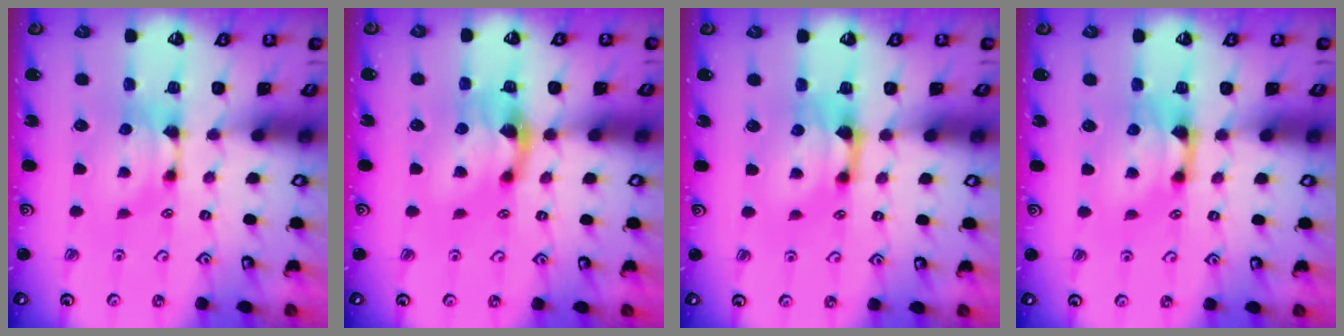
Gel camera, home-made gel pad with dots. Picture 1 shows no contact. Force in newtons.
{"total": 2.9, "press": 2.2, "slide": 2.0}
{"total": 1.5, "press": 0.5, "slide": 1.4}
{"total": 1.5, "press": 0.7, "slide": 1.4}